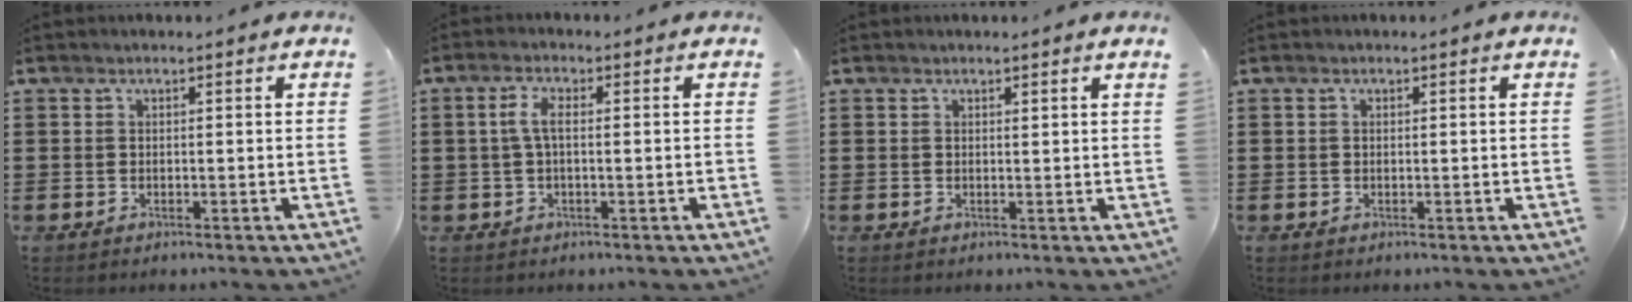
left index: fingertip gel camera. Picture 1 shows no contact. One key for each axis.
{"total": 3.9, "fx": 0.1, "fy": 1.3, "fz": 3.6, "tx": -0.084, "ty": 0.003, "tz": -0.006}
{"total": 0.7, "fx": 0.5, "fy": -0.1, "fz": 0.4, "tx": -0.008, "ty": -0.002, "tz": 0.011}
{"total": 0.0}